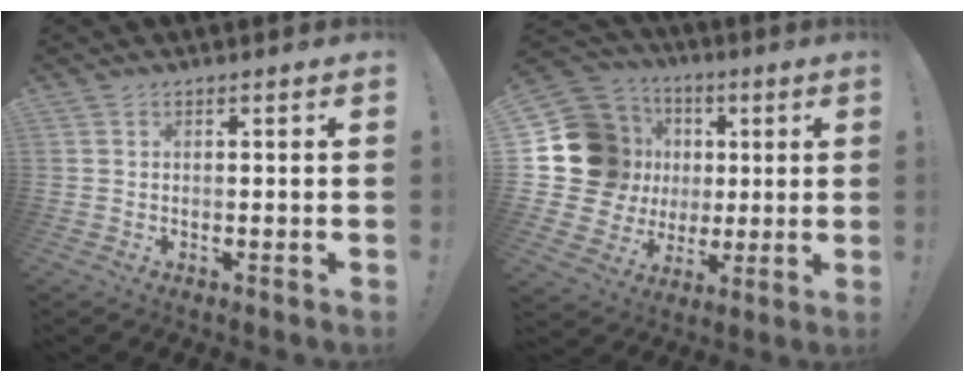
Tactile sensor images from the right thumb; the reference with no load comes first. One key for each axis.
{"total": 20.2, "fx": 2.9, "fy": 18.1, "fz": 8.4, "tx": -0.141, "ty": -0.008, "tz": 0.099}